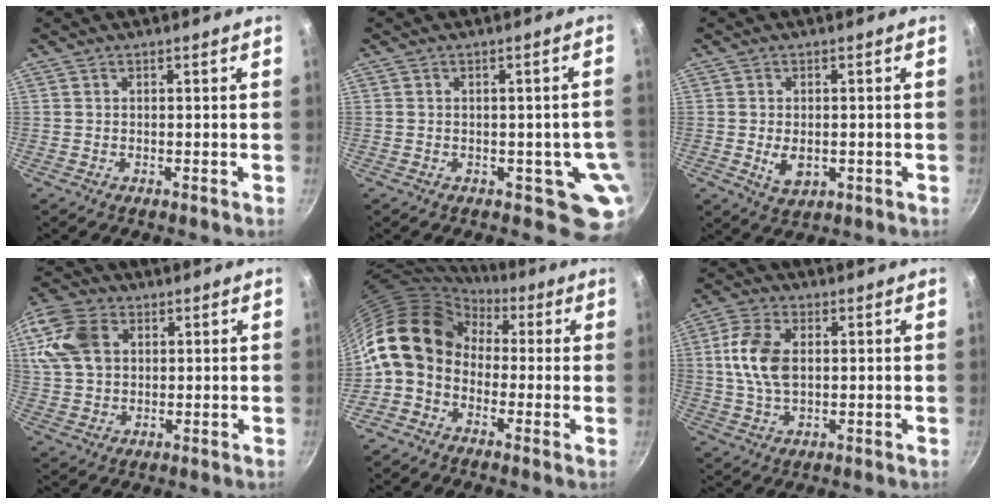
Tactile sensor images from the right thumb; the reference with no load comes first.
{"total": 5.9, "force": [-1.2, 4.3, 4.0], "torque": [-0.006, 0.002, -0.014]}
{"total": 4.7, "force": [-0.7, 3.1, 3.5], "torque": [-0.050, -0.005, -0.004]}
{"total": 13.8, "force": [3.6, 10.4, 8.3], "torque": [-0.163, 0.012, 0.062]}
{"total": 13.8, "force": [0.6, 10.8, 8.5], "torque": [-0.125, 0.036, -0.017]}
{"total": 9.7, "force": [1.4, 6.0, 7.6], "torque": [-0.143, 0.008, 0.023]}